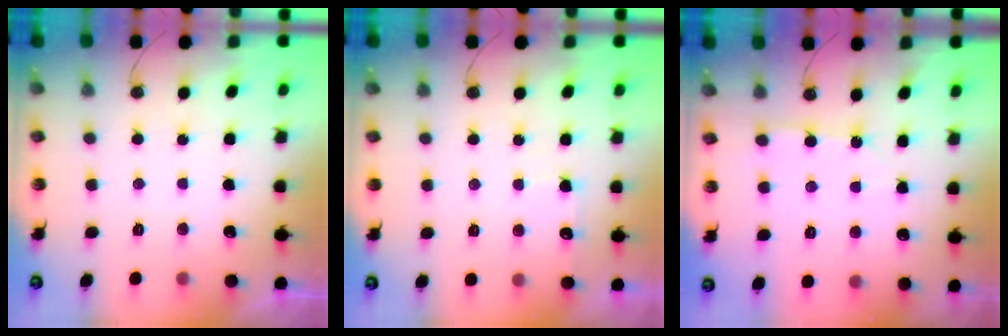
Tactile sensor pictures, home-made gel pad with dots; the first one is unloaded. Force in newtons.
{"total": 6.0, "press": 6.0, "slide": 0.8}
{"total": 2.1, "press": 2.1, "slide": 0.2}